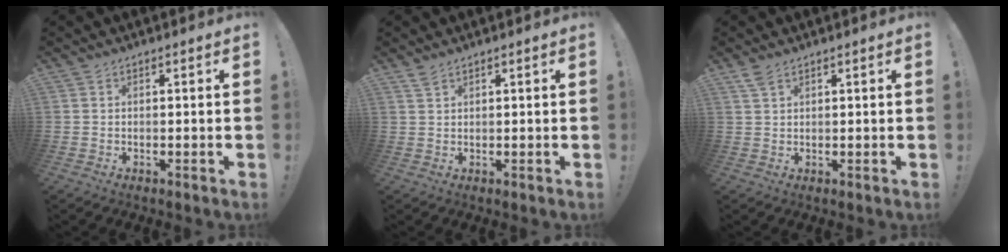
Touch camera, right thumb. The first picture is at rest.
{"total": 1.8, "force": [1.5, 0.6, 0.9], "torque": [-0.017, -0.003, 0.027]}
{"total": 2.7, "force": [1.9, 1.1, 1.6], "torque": [-0.030, -0.004, 0.035]}